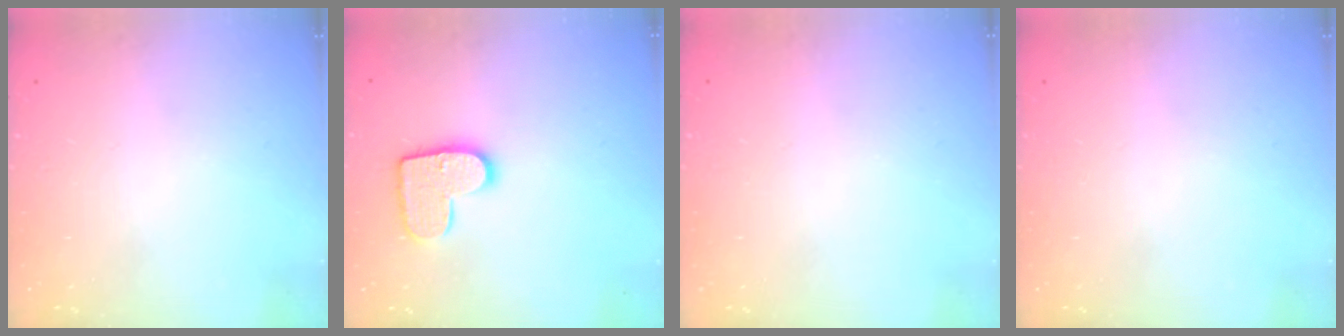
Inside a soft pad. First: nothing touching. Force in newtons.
{"total": 11.8, "press": 11.7, "slide": 0.6}
{"total": 0.6, "press": 0.6, "slide": 0.2}
{"total": 0.0}